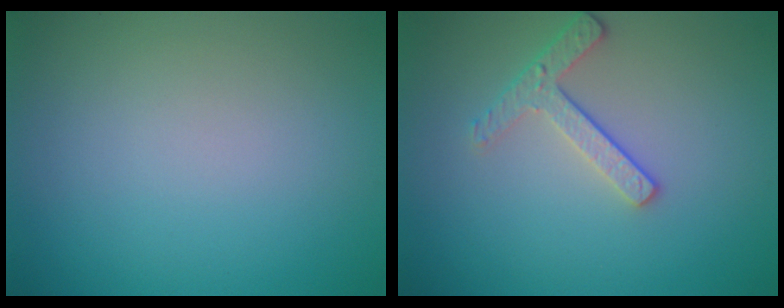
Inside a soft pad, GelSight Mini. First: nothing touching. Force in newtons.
{"total": 2.5, "press": 2.2, "slide": 1.1}